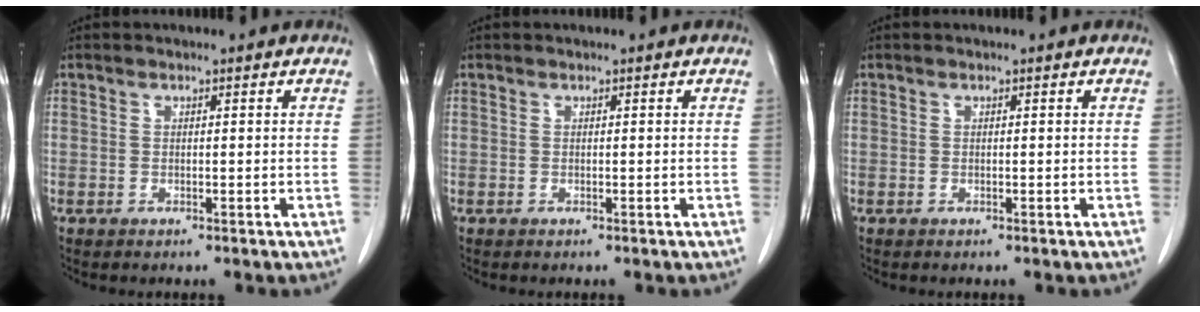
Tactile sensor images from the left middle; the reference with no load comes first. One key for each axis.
{"total": 0.0}
{"total": 0.0}